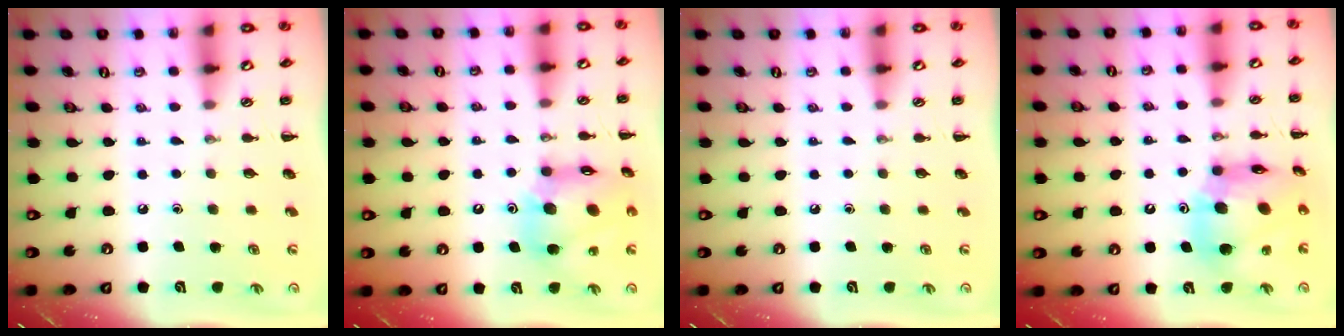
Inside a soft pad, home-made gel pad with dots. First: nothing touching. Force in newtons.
{"total": 15.9, "press": 15.6, "slide": 3.1}
{"total": 0.0}
{"total": 14.8, "press": 14.3, "slide": 4.1}